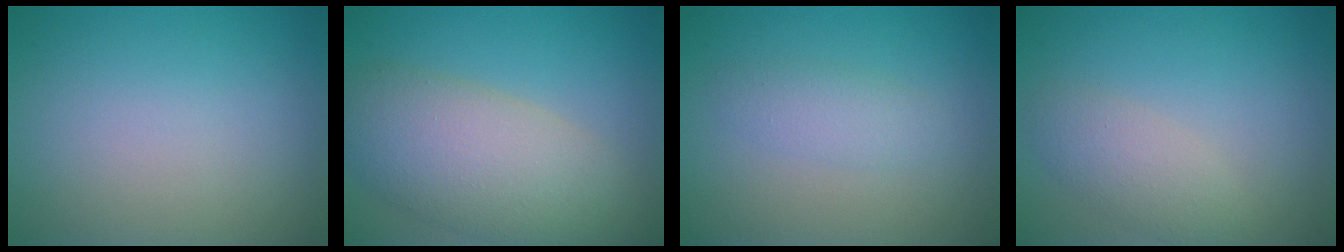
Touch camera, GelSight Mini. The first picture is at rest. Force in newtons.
{"total": 8.3, "press": 8.2, "slide": 0.7}
{"total": 1.9, "press": 1.9, "slide": 0.0}
{"total": 2.6, "press": 2.6, "slide": 0.2}